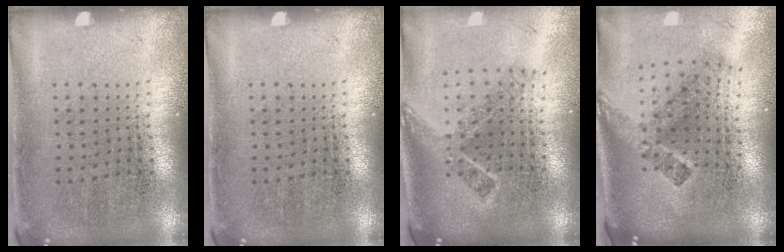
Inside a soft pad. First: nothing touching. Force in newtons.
{"total": 0.0}
{"total": 2.1, "press": 1.5, "slide": 1.5}
{"total": 2.7, "press": 1.7, "slide": 2.1}